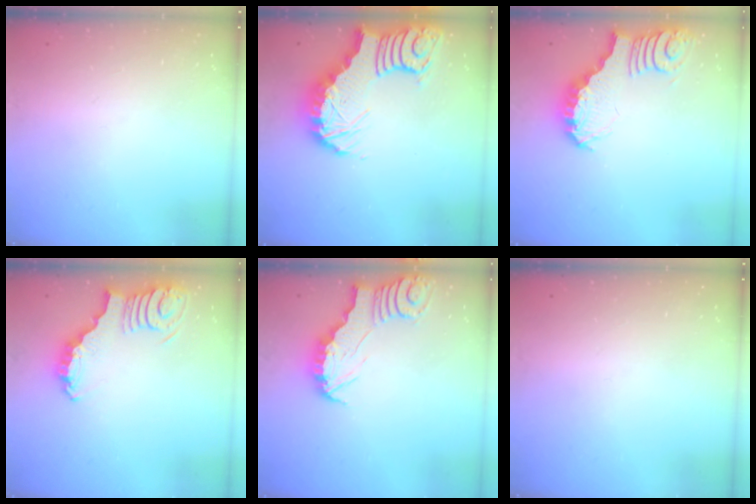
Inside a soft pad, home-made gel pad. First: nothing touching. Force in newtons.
{"total": 7.6, "press": 7.5, "slide": 1.2}
{"total": 3.9, "press": 3.8, "slide": 0.6}
{"total": 3.9, "press": 3.9, "slide": 0.6}
{"total": 2.6, "press": 2.6, "slide": 0.2}
{"total": 0.0}